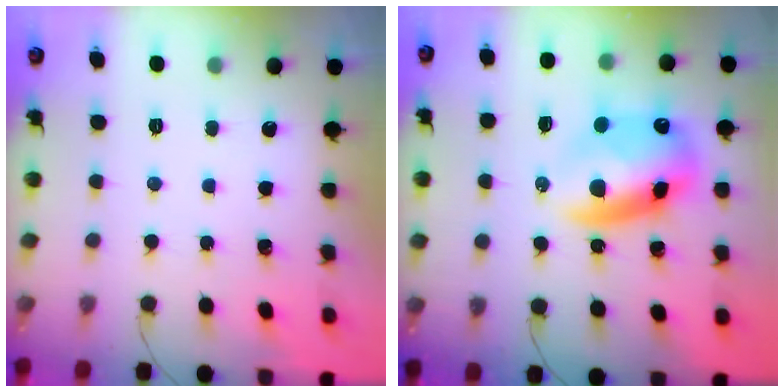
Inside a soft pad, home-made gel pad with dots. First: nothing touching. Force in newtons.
{"total": 12.0, "press": 11.6, "slide": 3.2}